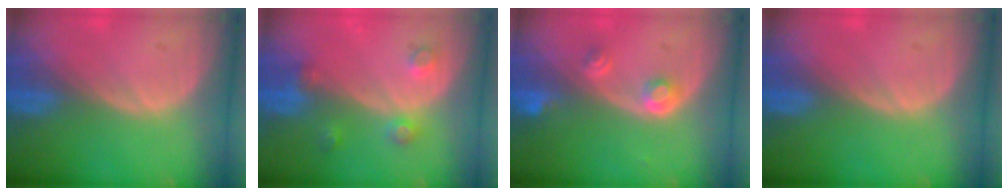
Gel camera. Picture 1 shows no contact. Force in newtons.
{"total": 3.6, "press": 3.3, "slide": 1.6}
{"total": 2.9, "press": 2.7, "slide": 1.0}
{"total": 0.0}